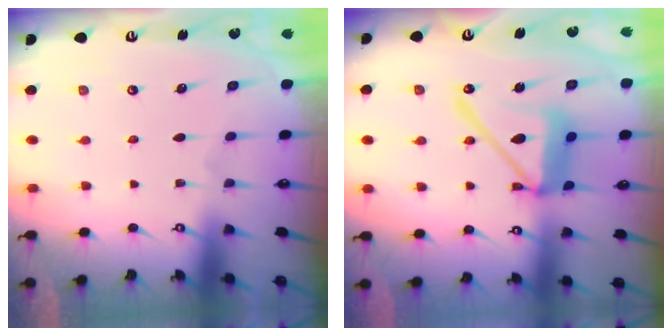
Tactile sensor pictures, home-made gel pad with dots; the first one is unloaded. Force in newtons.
{"total": 15.5, "press": 15.3, "slide": 1.8}